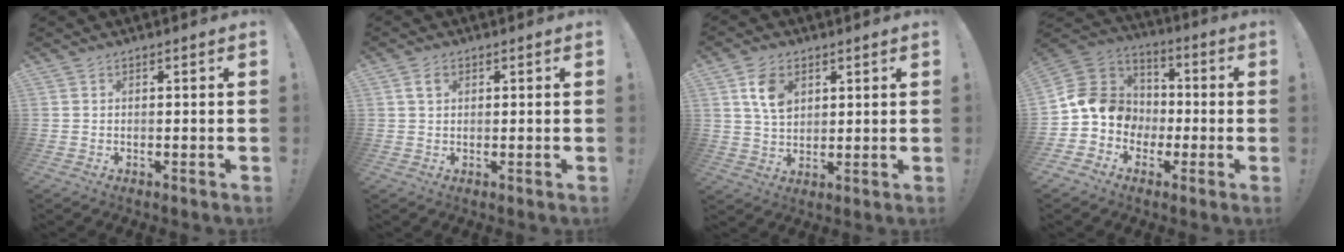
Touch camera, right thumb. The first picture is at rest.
{"total": 3.3, "force": [1.4, 2.3, 2.0], "torque": [-0.026, 0.001, 0.024]}
{"total": 9.4, "force": [3.8, 6.6, 5.4], "torque": [-0.078, -0.004, 0.074]}
{"total": 14.4, "force": [-1.4, 13.0, 6.1], "torque": [-0.092, 0.021, -0.012]}